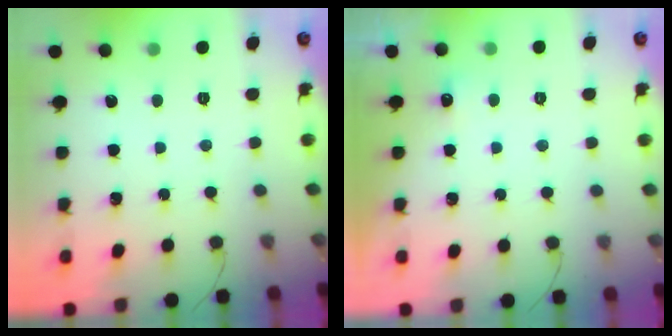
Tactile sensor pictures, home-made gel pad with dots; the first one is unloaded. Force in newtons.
{"total": 3.5, "press": 1.7, "slide": 3.0}